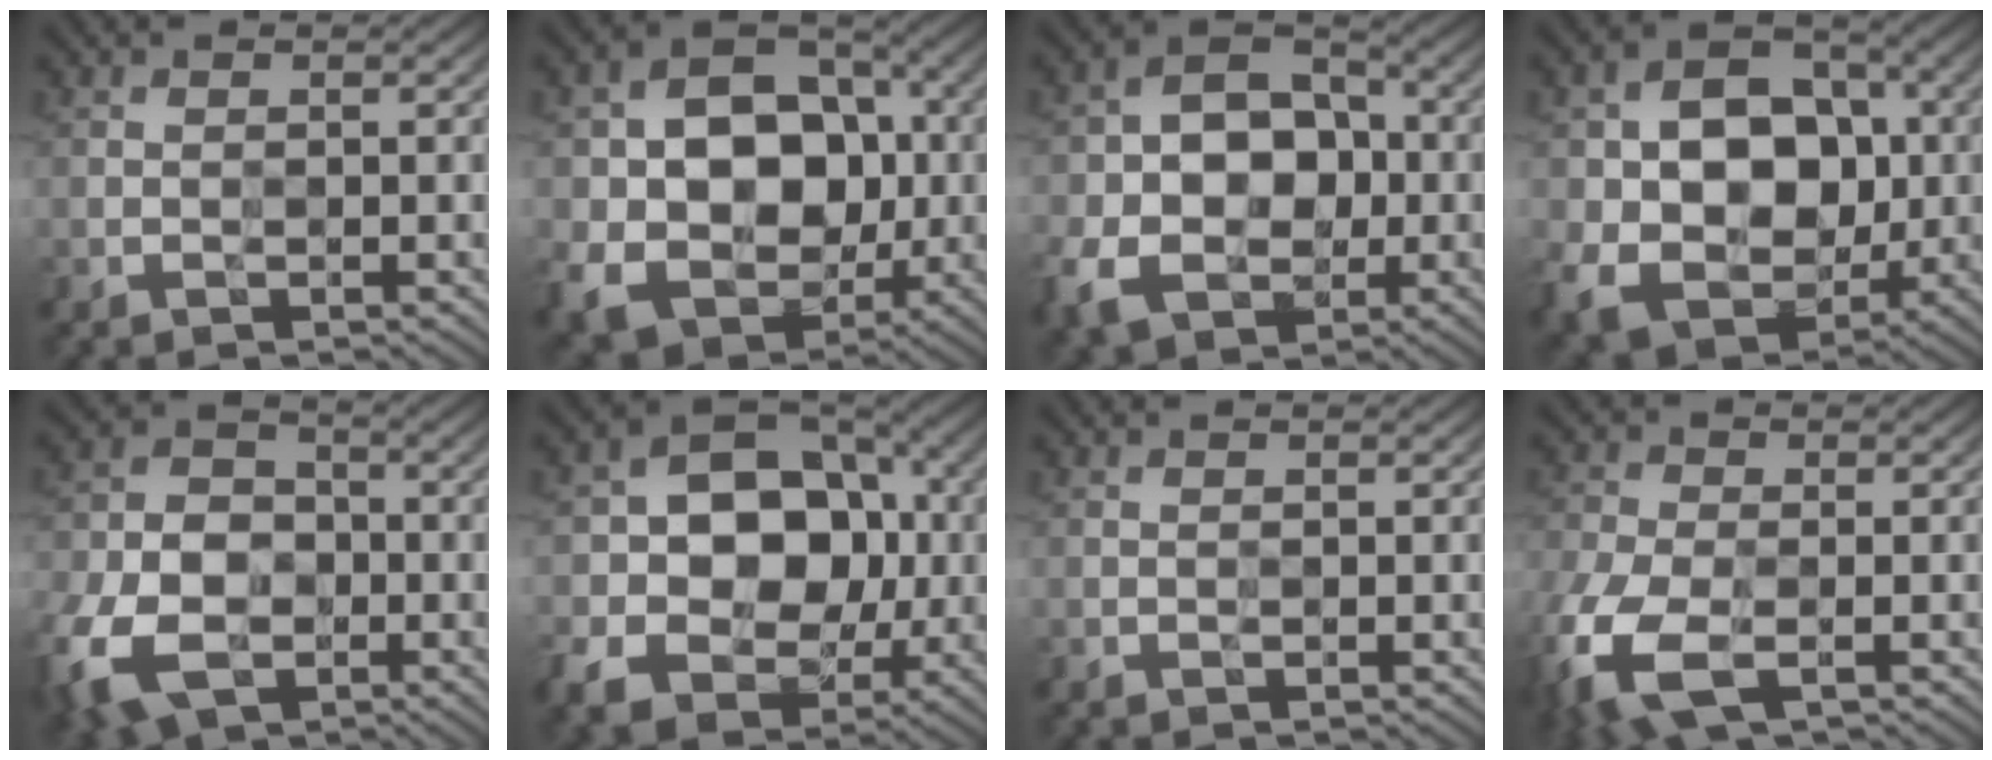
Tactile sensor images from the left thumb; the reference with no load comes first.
{"total": 15.7, "force": [-1.8, 12.5, 9.4], "torque": [-0.173, -0.022, -0.037]}
{"total": 12.5, "force": [-3.0, 9.4, 7.7], "torque": [-0.154, -0.023, -0.062]}
{"total": 14.4, "force": [-1.4, 11.2, 9.0], "torque": [-0.171, -0.018, -0.025]}
{"total": 14.6, "force": [-6.3, 10.1, 8.4], "torque": [-0.220, -0.048, -0.122]}
{"total": 14.6, "force": [-1.5, 11.3, 9.1], "torque": [-0.156, -0.014, -0.030]}
{"total": 0.0}
{"total": 9.6, "force": [-4.4, 4.8, 7.1], "torque": [-0.195, -0.025, -0.093]}